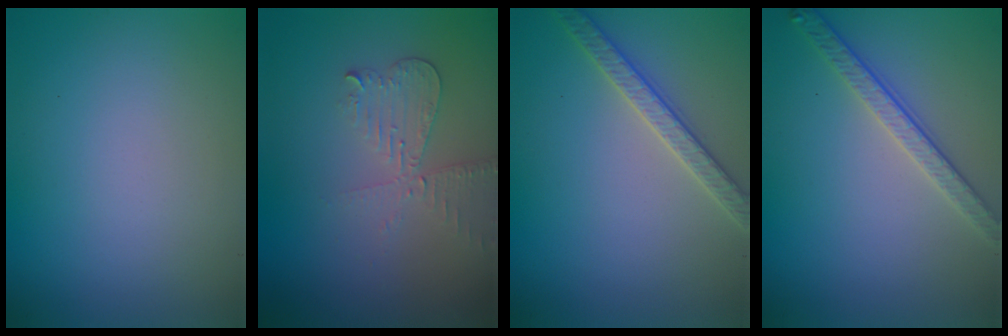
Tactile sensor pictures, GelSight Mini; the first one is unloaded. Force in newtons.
{"total": 2.8, "press": 2.6, "slide": 0.9}
{"total": 2.8, "press": 2.8, "slide": 0.4}
{"total": 2.7, "press": 2.6, "slide": 0.9}